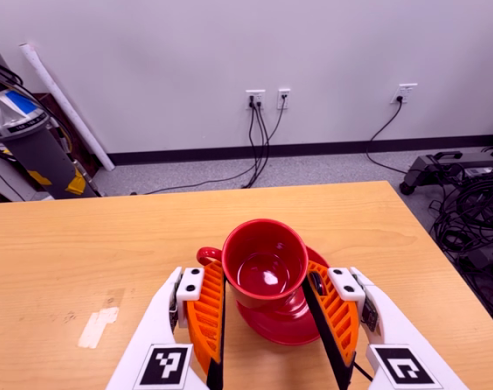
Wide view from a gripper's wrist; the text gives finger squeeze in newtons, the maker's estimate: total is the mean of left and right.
{"total": 2.5, "left": 2.2, "right": 2.9}